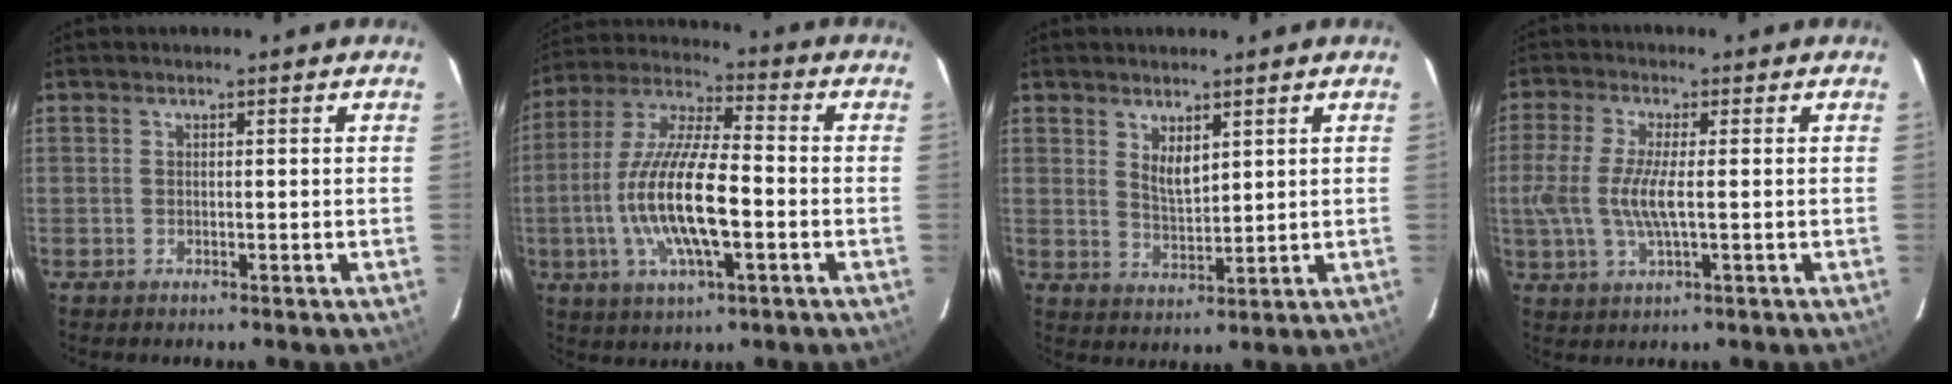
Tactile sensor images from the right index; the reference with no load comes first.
{"total": 16.2, "force": [-3.5, 4.5, 15.1], "torque": [-0.304, -0.006, -0.066]}
{"total": 4.3, "force": [2.4, 1.9, 3.0], "torque": [-0.049, -0.006, 0.046]}
{"total": 8.0, "force": [-0.6, 1.8, 7.7], "torque": [-0.166, -0.006, -0.012]}